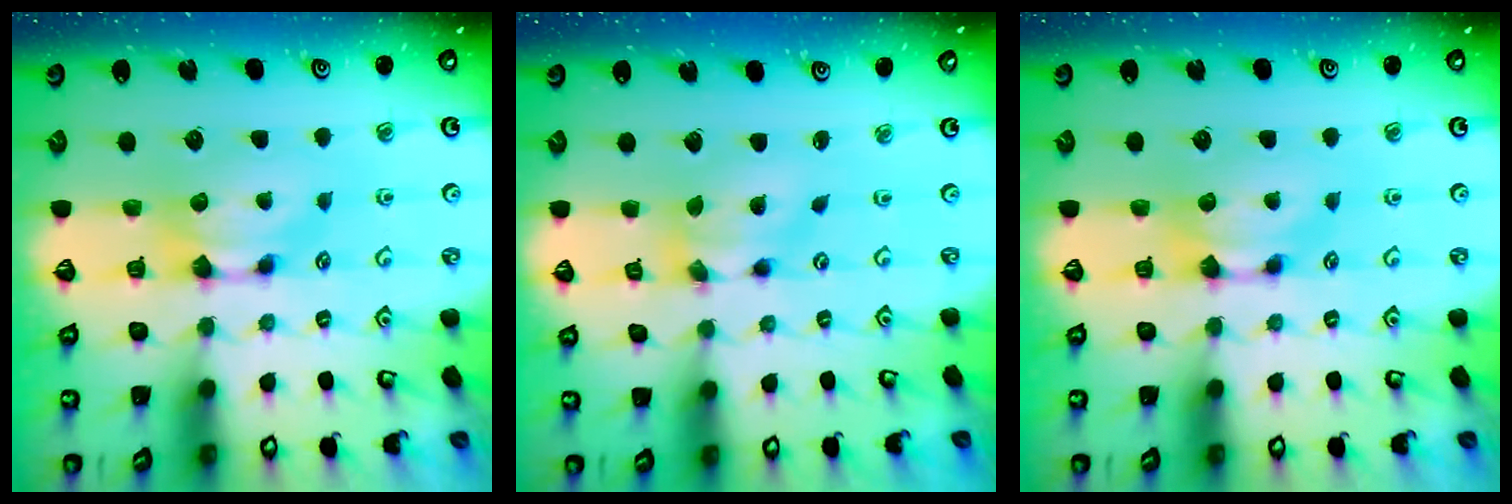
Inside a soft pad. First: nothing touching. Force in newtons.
{"total": 4.1, "press": 3.7, "slide": 1.7}
{"total": 0.0}